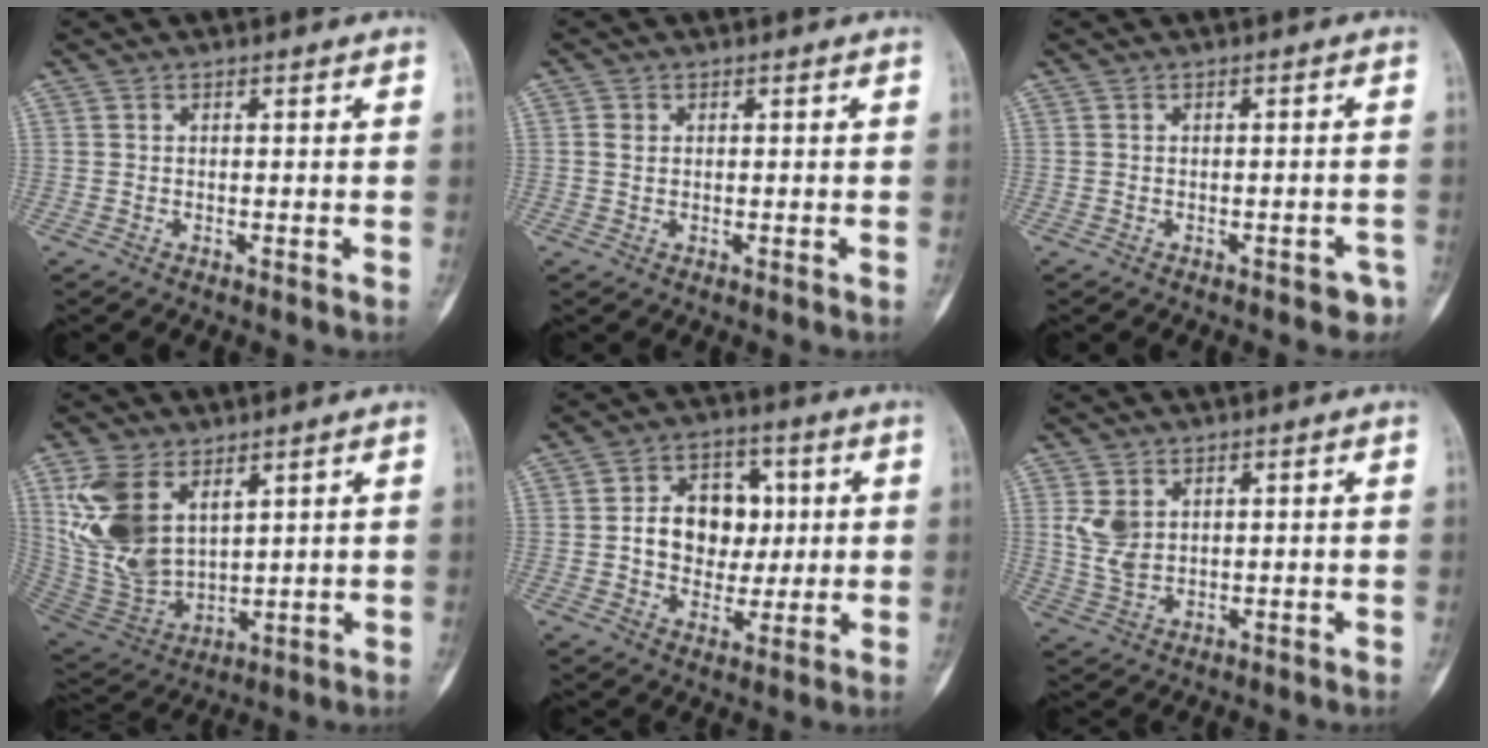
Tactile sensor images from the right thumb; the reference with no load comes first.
{"total": 1.6, "force": [0.3, 1.3, 0.9], "torque": [-0.016, 0.000, 0.008]}
{"total": 3.1, "force": [-2.1, 1.5, 1.7], "torque": [-0.007, 0.016, -0.022]}
{"total": 14.9, "force": [6.5, 8.7, 10.2], "torque": [-0.201, -0.027, 0.149]}
{"total": 12.0, "force": [1.1, 9.3, 7.5], "torque": [-0.067, 0.011, 0.020]}
{"total": 5.4, "force": [1.8, 3.7, 3.5], "torque": [-0.062, -0.008, 0.047]}